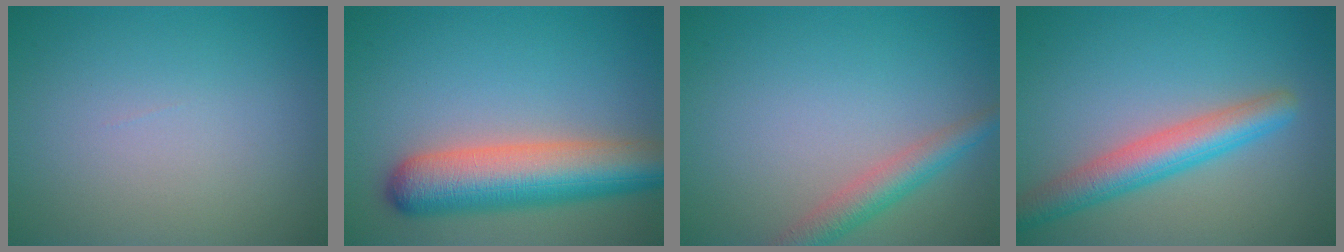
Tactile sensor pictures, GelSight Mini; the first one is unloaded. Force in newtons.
{"total": 8.6, "press": 8.6, "slide": 0.3}
{"total": 3.2, "press": 3.2, "slide": 0.1}
{"total": 4.9, "press": 4.9, "slide": 0.2}